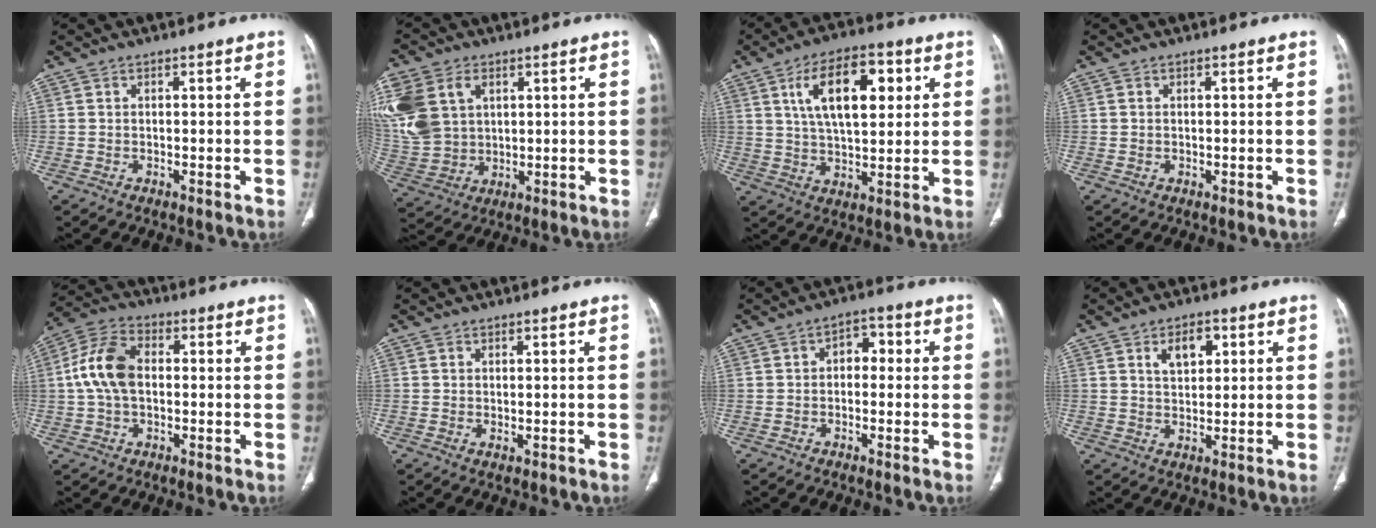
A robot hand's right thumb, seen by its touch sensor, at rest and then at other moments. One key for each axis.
{"total": 17.1, "fx": 5.4, "fy": 12.6, "fz": 10.2, "tx": -0.242, "ty": 0.001, "tz": 0.119}
{"total": 14.5, "fx": 4.8, "fy": 7.0, "fz": 11.8, "tx": -0.173, "ty": -0.004, "tz": 0.082}
{"total": 0.0}
{"total": 10.3, "fx": 0.4, "fy": 6.6, "fz": 7.9, "tx": -0.159, "ty": 0.025, "tz": 0.001}
{"total": 0.7, "fx": 0.0, "fy": 0.4, "fz": 0.6, "tx": -0.012, "ty": -0.003, "tz": 0.001}
{"total": 4.3, "fx": 0.3, "fy": 3.0, "fz": 3.2, "tx": -0.023, "ty": 0.017, "tz": -0.006}
{"total": 5.6, "fx": 2.3, "fy": 3.4, "fz": 3.9, "tx": -0.046, "ty": -0.008, "tz": 0.038}